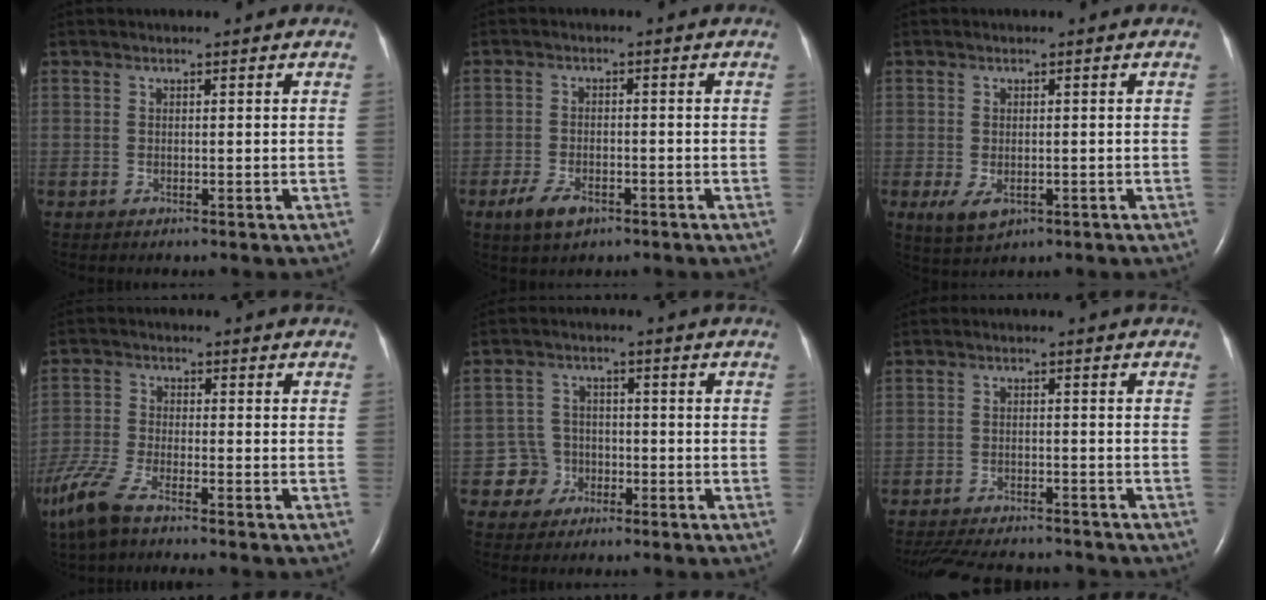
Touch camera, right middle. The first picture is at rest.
{"total": 4.6, "force": [-2.8, 2.2, 3.0], "torque": [-0.068, -0.004, -0.046]}
{"total": 3.6, "force": [-1.3, 2.0, 2.7], "torque": [-0.053, -0.007, -0.012]}
{"total": 8.5, "force": [-6.4, 1.6, 5.3], "torque": [-0.126, -0.024, -0.128]}
{"total": 4.2, "force": [-2.0, 3.7, -0.4], "torque": [0.013, 0.016, -0.037]}
{"total": 14.4, "force": [-13.1, 2.9, 5.1], "torque": [-0.115, -0.016, -0.187]}